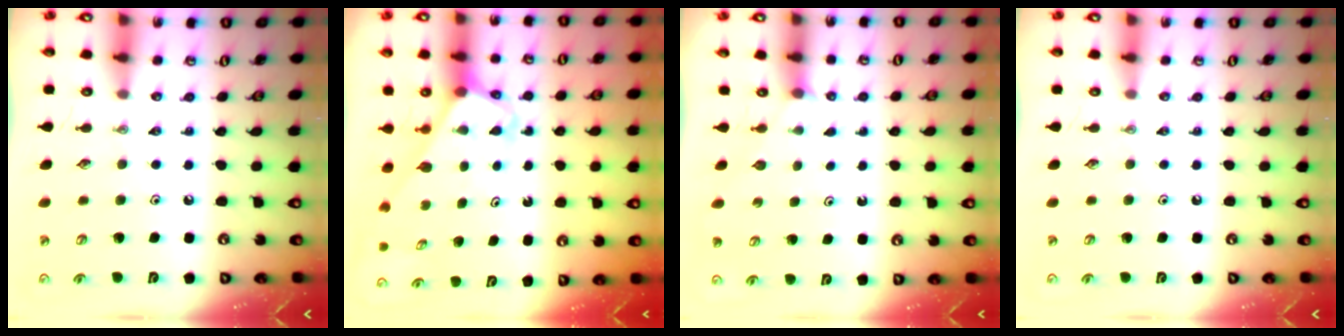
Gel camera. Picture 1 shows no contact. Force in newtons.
{"total": 3.2, "press": 3.2, "slide": 0.2}
{"total": 2.5, "press": 2.5, "slide": 0.3}
{"total": 0.0}